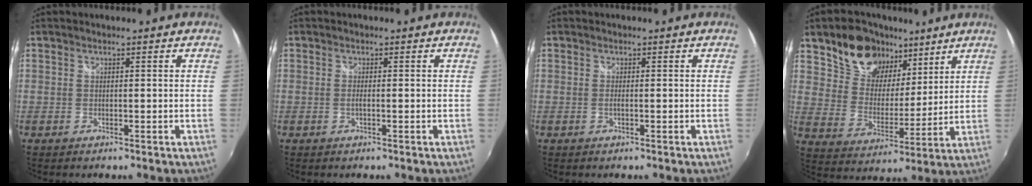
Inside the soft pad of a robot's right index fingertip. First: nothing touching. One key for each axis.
{"total": 0.9, "fx": -0.3, "fy": -0.1, "fz": 0.9, "tx": -0.016, "ty": -0.001, "tz": -0.006}
{"total": 0.8, "fx": -0.3, "fy": -0.1, "fz": 0.7, "tx": -0.013, "ty": -0.001, "tz": -0.006}
{"total": 15.2, "fx": 10.0, "fy": 9.6, "fz": 6.1, "tx": -0.127, "ty": 0.025, "tz": 0.181}